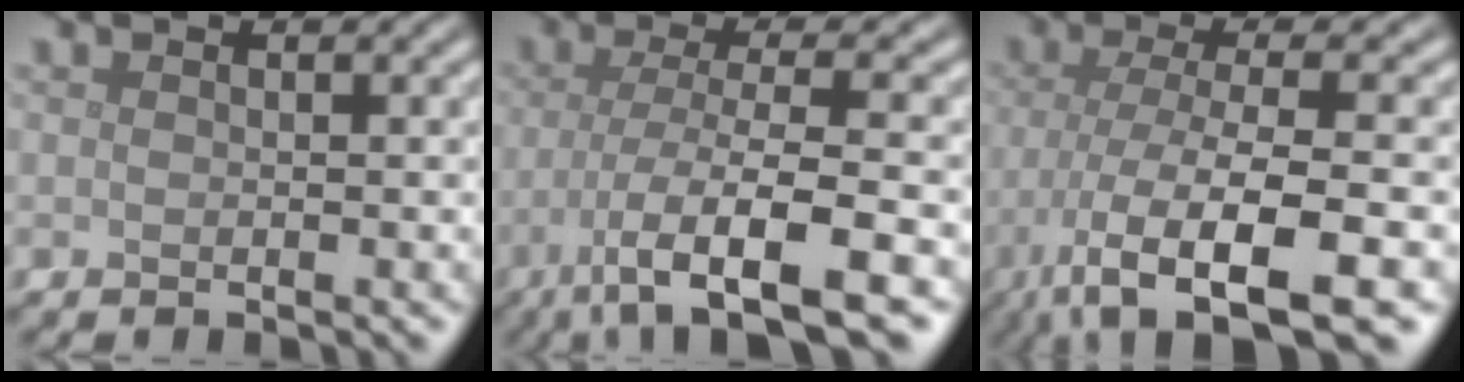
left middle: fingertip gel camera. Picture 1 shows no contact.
{"total": 8.2, "force": [-3.9, 1.9, 7.0], "torque": [-0.107, -0.007, -0.074]}
{"total": 9.8, "force": [-5.0, 2.9, 7.9], "torque": [-0.128, -0.016, -0.089]}